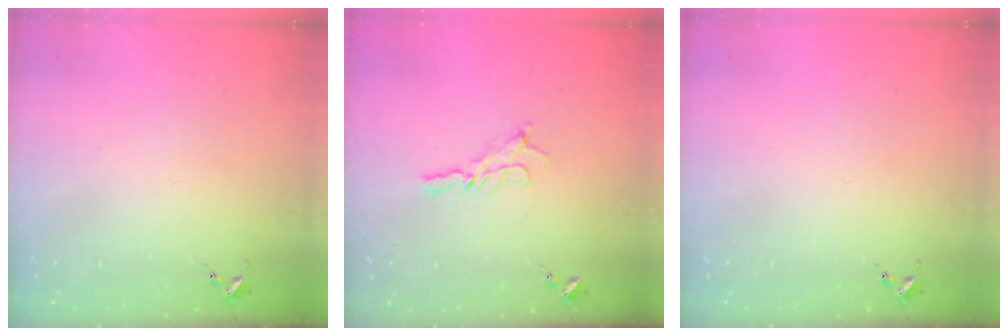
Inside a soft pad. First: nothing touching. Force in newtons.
{"total": 8.7, "press": 8.6, "slide": 0.6}
{"total": 0.0}